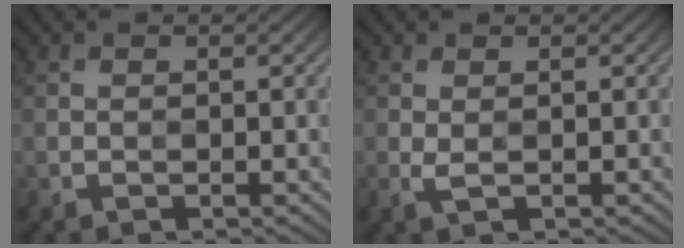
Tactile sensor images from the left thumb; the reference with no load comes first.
{"total": 1.2, "force": [0.1, 0.5, 1.1], "torque": [-0.034, 0.001, 0.002]}